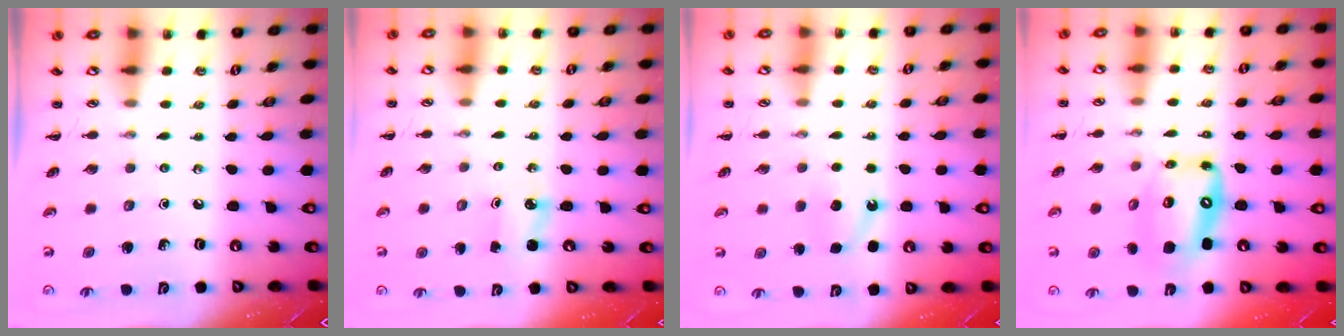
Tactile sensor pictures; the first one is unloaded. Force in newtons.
{"total": 2.2, "press": 2.1, "slide": 0.4}
{"total": 5.2, "press": 5.0, "slide": 1.6}
{"total": 12.4, "press": 12.0, "slide": 3.2}